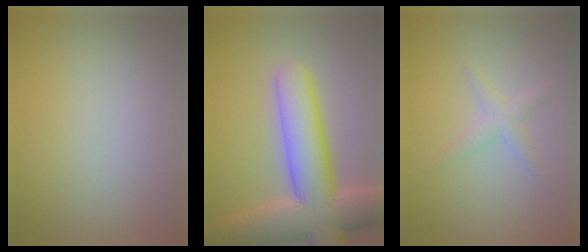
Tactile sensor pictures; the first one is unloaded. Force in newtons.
{"total": 10.9, "press": 10.9, "slide": 0.7}
{"total": 1.6, "press": 1.6, "slide": 0.1}